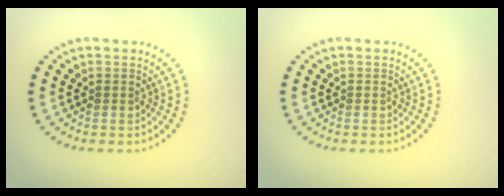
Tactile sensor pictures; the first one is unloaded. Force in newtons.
{"total": 0.0}